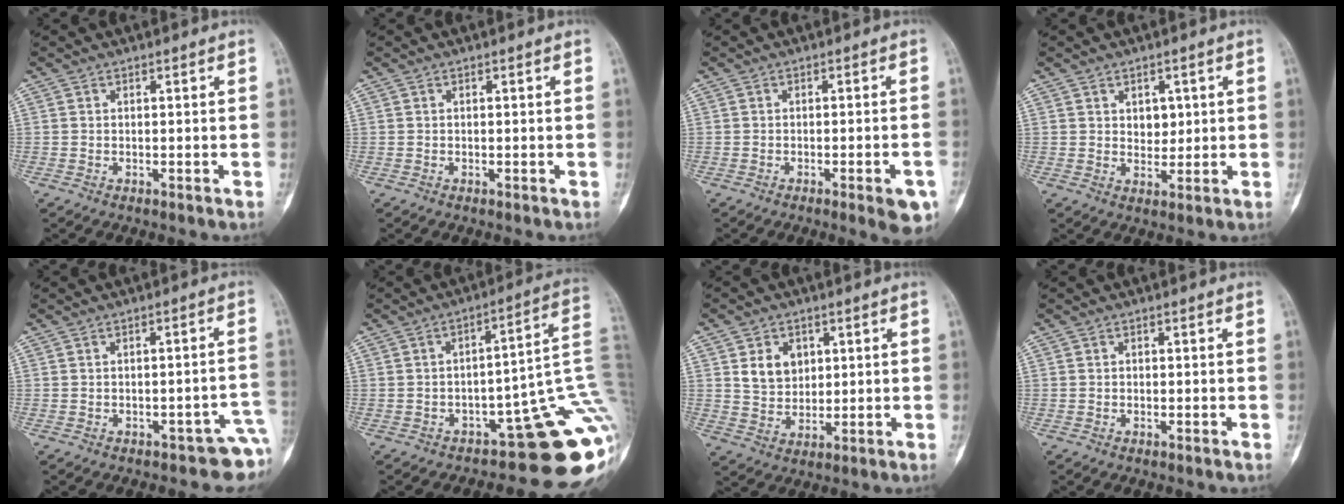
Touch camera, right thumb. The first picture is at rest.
{"total": 0.0}
{"total": 4.8, "force": [-2.3, 1.4, 4.0], "torque": [-0.038, 0.006, -0.022]}
{"total": 3.7, "force": [1.1, 2.7, 2.2], "torque": [-0.011, -0.008, 0.020]}
{"total": 4.9, "force": [-2.7, 2.5, 3.2], "torque": [-0.013, 0.032, -0.030]}
{"total": 16.6, "force": [-6.2, 6.5, 14.0], "torque": [-0.082, 0.087, -0.072]}
{"total": 7.0, "force": [2.3, 5.5, 3.7], "torque": [-0.034, -0.014, 0.048]}
{"total": 0.0}